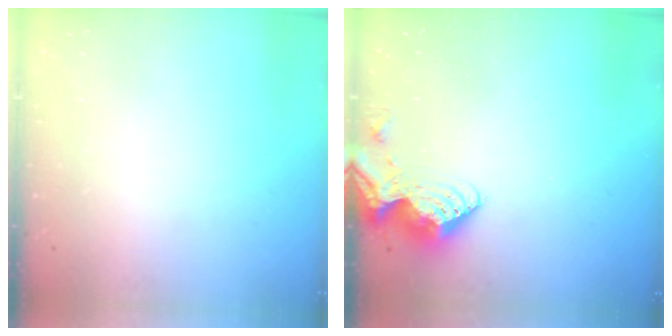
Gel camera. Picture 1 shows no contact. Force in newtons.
{"total": 9.1, "press": 9.0, "slide": 1.0}